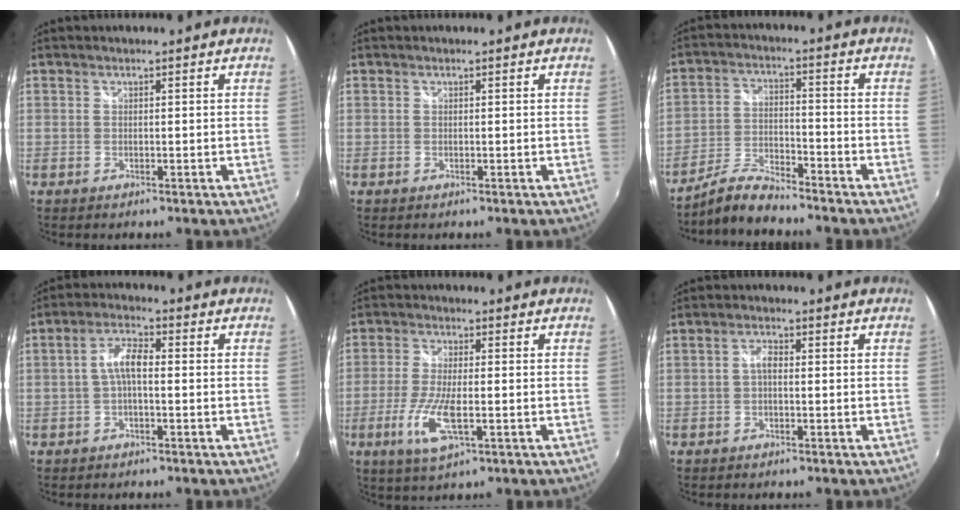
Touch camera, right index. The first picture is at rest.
{"total": 0.0}
{"total": 6.9, "force": [-6.5, 0.8, 2.3], "torque": [-0.057, 0.010, -0.128]}
{"total": 4.6, "force": [-0.8, 1.7, 4.2], "torque": [-0.085, 0.015, -0.016]}
{"total": 9.0, "force": [-3.0, 2.6, 8.0], "torque": [-0.173, -0.016, -0.057]}
{"total": 1.9, "force": [-0.4, 0.9, 1.6], "torque": [-0.033, 0.007, -0.009]}